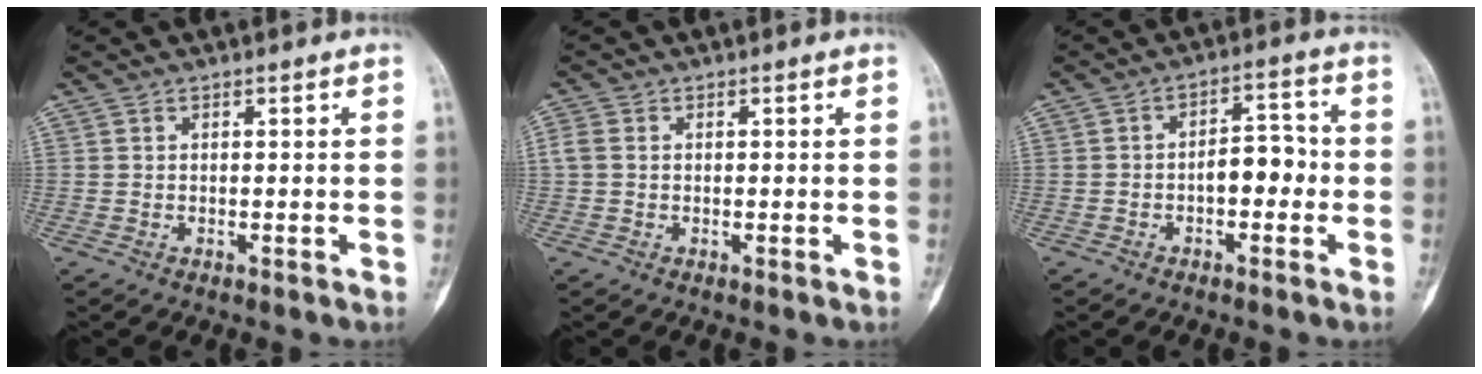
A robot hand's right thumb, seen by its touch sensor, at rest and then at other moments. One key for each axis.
{"total": 2.0, "fx": 0.1, "fy": 1.6, "fz": 1.2, "tx": -0.034, "ty": 0.005, "tz": -0.001}
{"total": 6.2, "fx": -1.3, "fy": 3.6, "fz": 4.9, "tx": -0.053, "ty": 0.028, "tz": -0.027}